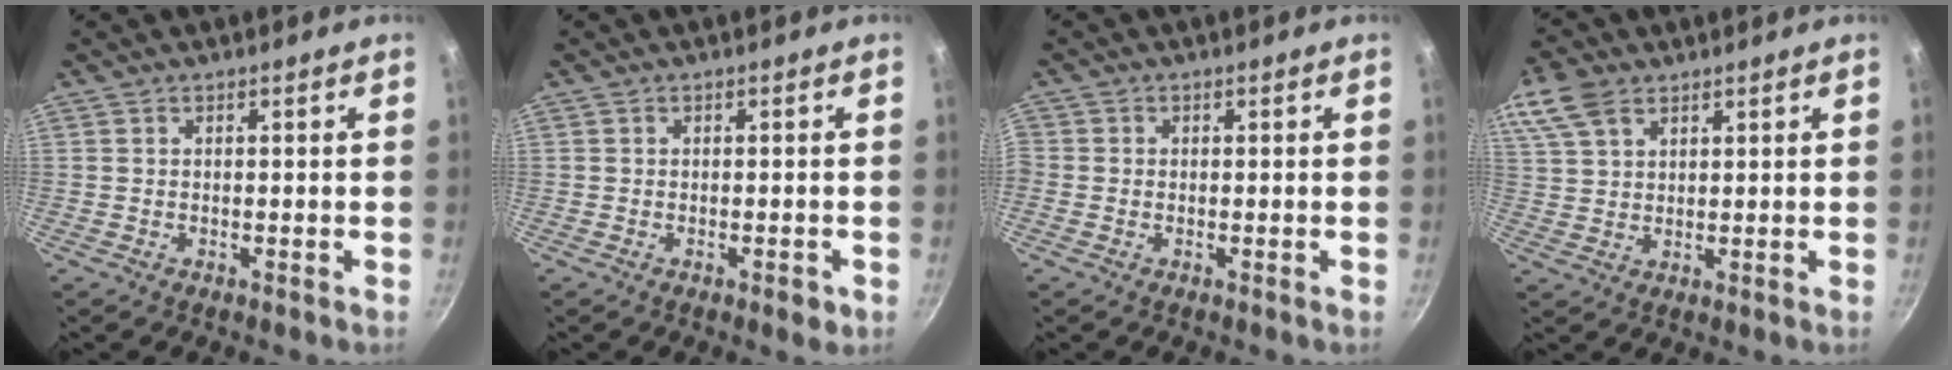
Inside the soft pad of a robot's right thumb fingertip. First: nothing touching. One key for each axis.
{"total": 2.2, "fx": -0.9, "fy": 0.8, "fz": 1.8, "tx": -0.022, "ty": 0.006, "tz": -0.013}
{"total": 1.0, "fx": -0.6, "fy": 0.7, "fz": 0.4, "tx": -0.014, "ty": 0.002, "tz": -0.019}
{"total": 8.6, "fx": 4.9, "fy": 5.1, "fz": 4.8, "tx": -0.094, "ty": 0.006, "tz": 0.097}